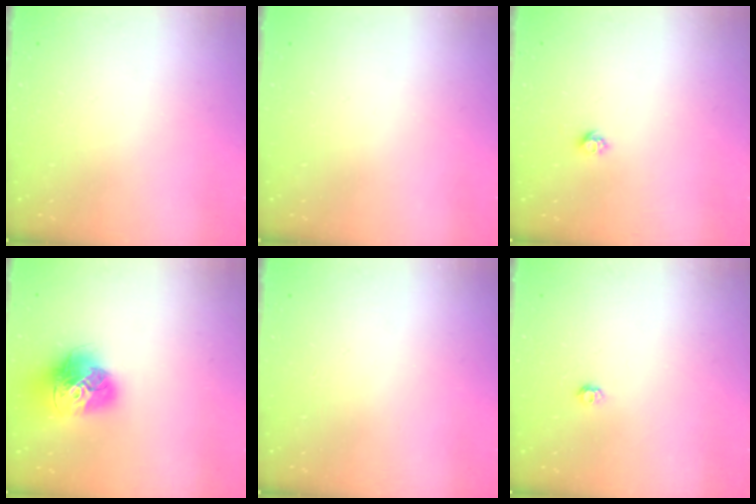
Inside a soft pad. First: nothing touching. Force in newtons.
{"total": 0.0}
{"total": 4.3, "press": 4.3, "slide": 0.5}
{"total": 16.9, "press": 16.8, "slide": 1.7}
{"total": 0.0}
{"total": 3.9, "press": 3.8, "slide": 0.6}